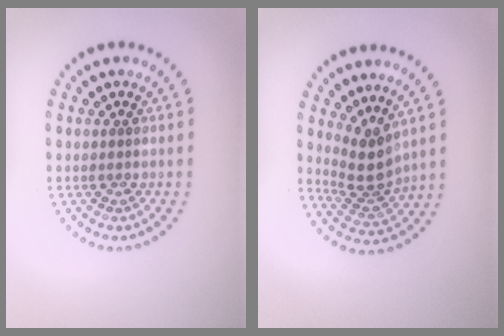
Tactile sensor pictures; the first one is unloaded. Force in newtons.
{"total": 3.2, "press": 2.4, "slide": 2.2}